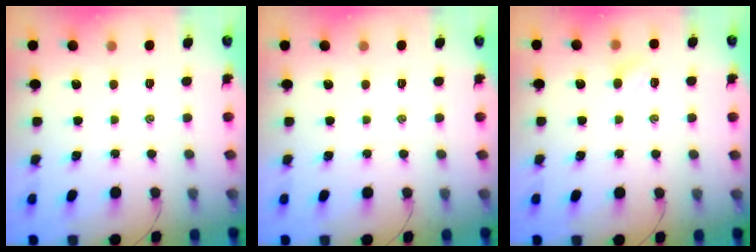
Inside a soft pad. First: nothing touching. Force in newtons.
{"total": 0.0}
{"total": 3.1, "press": 2.9, "slide": 1.1}